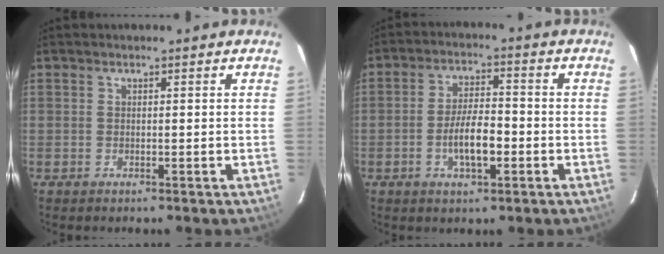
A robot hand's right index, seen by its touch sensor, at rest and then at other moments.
{"total": 7.3, "force": [-2.4, 2.6, 6.4], "torque": [-0.124, 0.001, -0.039]}